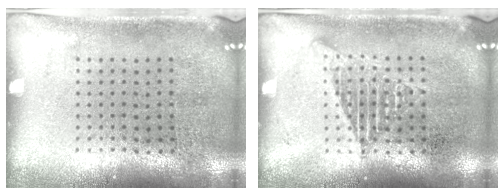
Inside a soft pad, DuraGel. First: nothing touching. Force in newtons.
{"total": 1.9, "press": 1.9, "slide": 0.2}